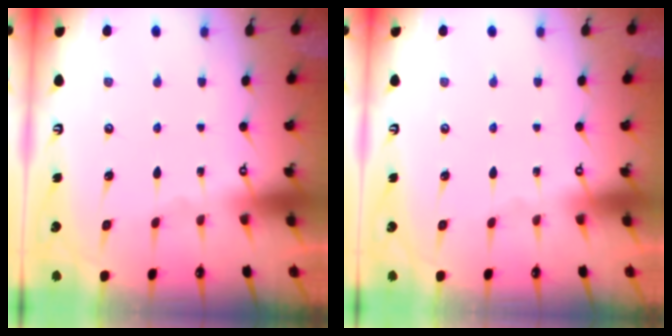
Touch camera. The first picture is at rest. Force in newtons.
{"total": 0.0}